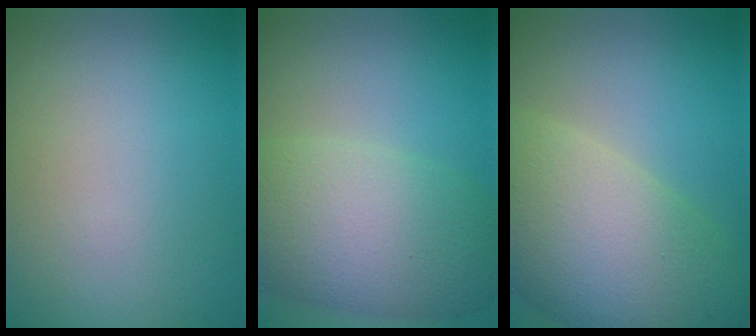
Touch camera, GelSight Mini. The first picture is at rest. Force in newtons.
{"total": 8.1, "press": 8.1, "slide": 0.3}
{"total": 10.6, "press": 10.6, "slide": 0.6}